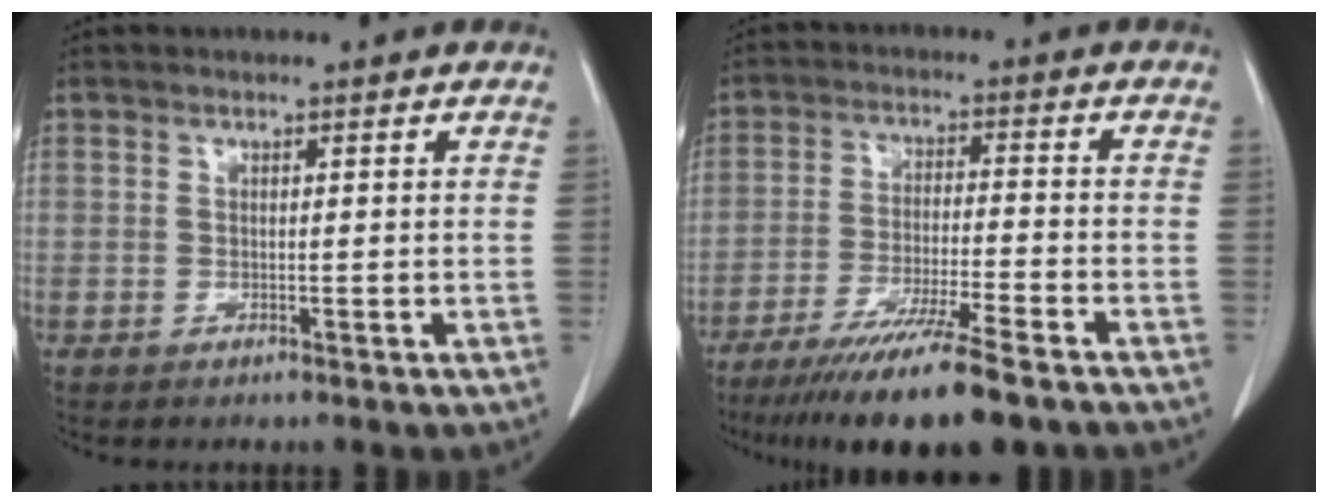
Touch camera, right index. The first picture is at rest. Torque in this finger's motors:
{"motor_torque": [1.71, -0.43, 0.66, 0.21]}